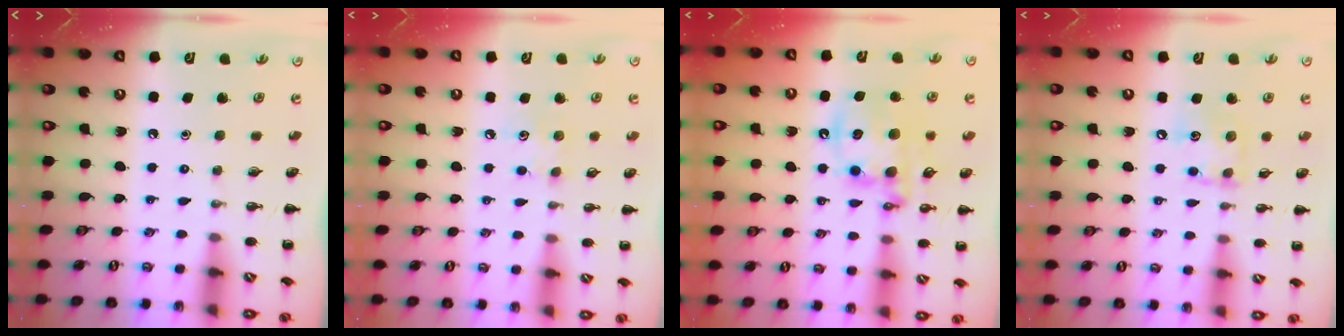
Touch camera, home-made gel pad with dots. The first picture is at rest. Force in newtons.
{"total": 4.6, "press": 4.4, "slide": 1.1}
{"total": 13.3, "press": 13.0, "slide": 2.7}
{"total": 9.4, "press": 9.3, "slide": 0.6}